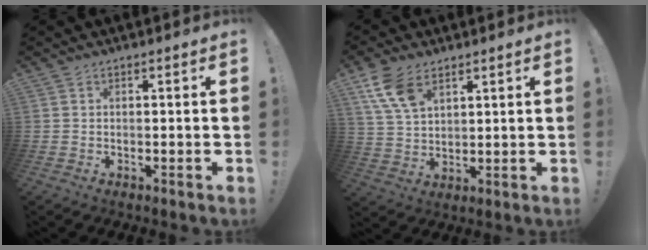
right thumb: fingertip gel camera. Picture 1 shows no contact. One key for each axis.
{"total": 10.6, "fx": 6.1, "fy": 5.9, "fz": 6.4, "tx": -0.118, "ty": -0.024, "tz": 0.117}